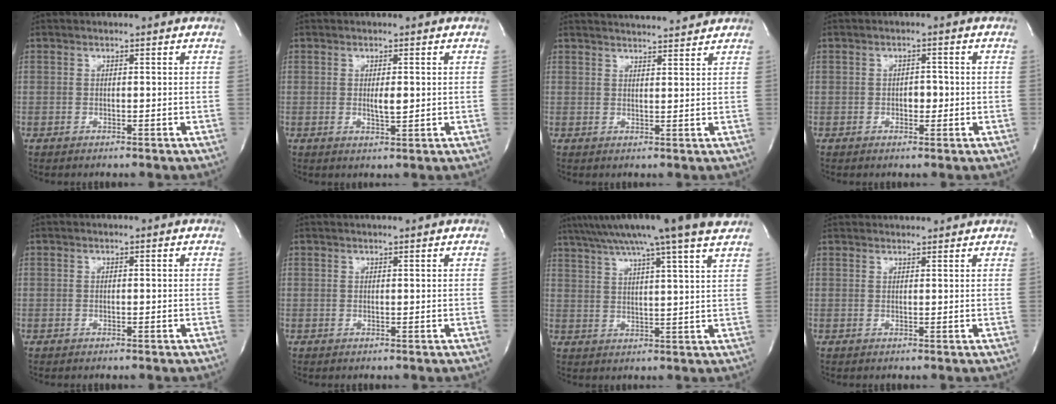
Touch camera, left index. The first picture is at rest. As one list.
[{"total": 2.1, "force": [0.2, 0.5, 2.0], "torque": [-0.034, -0.005, 0.004]}, {"total": 8.2, "force": [7.9, 0.5, 2.0], "torque": [-0.031, 0.012, 0.103]}, {"total": 1.9, "force": [-0.4, 1.2, 1.4], "torque": [-0.016, 0.003, -0.005]}, {"total": 0.0}, {"total": 2.1, "force": [2.0, -0.2, 0.6], "torque": [-0.005, 0.010, 0.027]}, {"total": 18.6, "force": [15.1, -0.9, 10.9], "torque": [-0.193, 0.020, 0.210]}, {"total": 7.7, "force": [7.4, 1.2, 1.5], "torque": [-0.018, 0.035, 0.093]}]